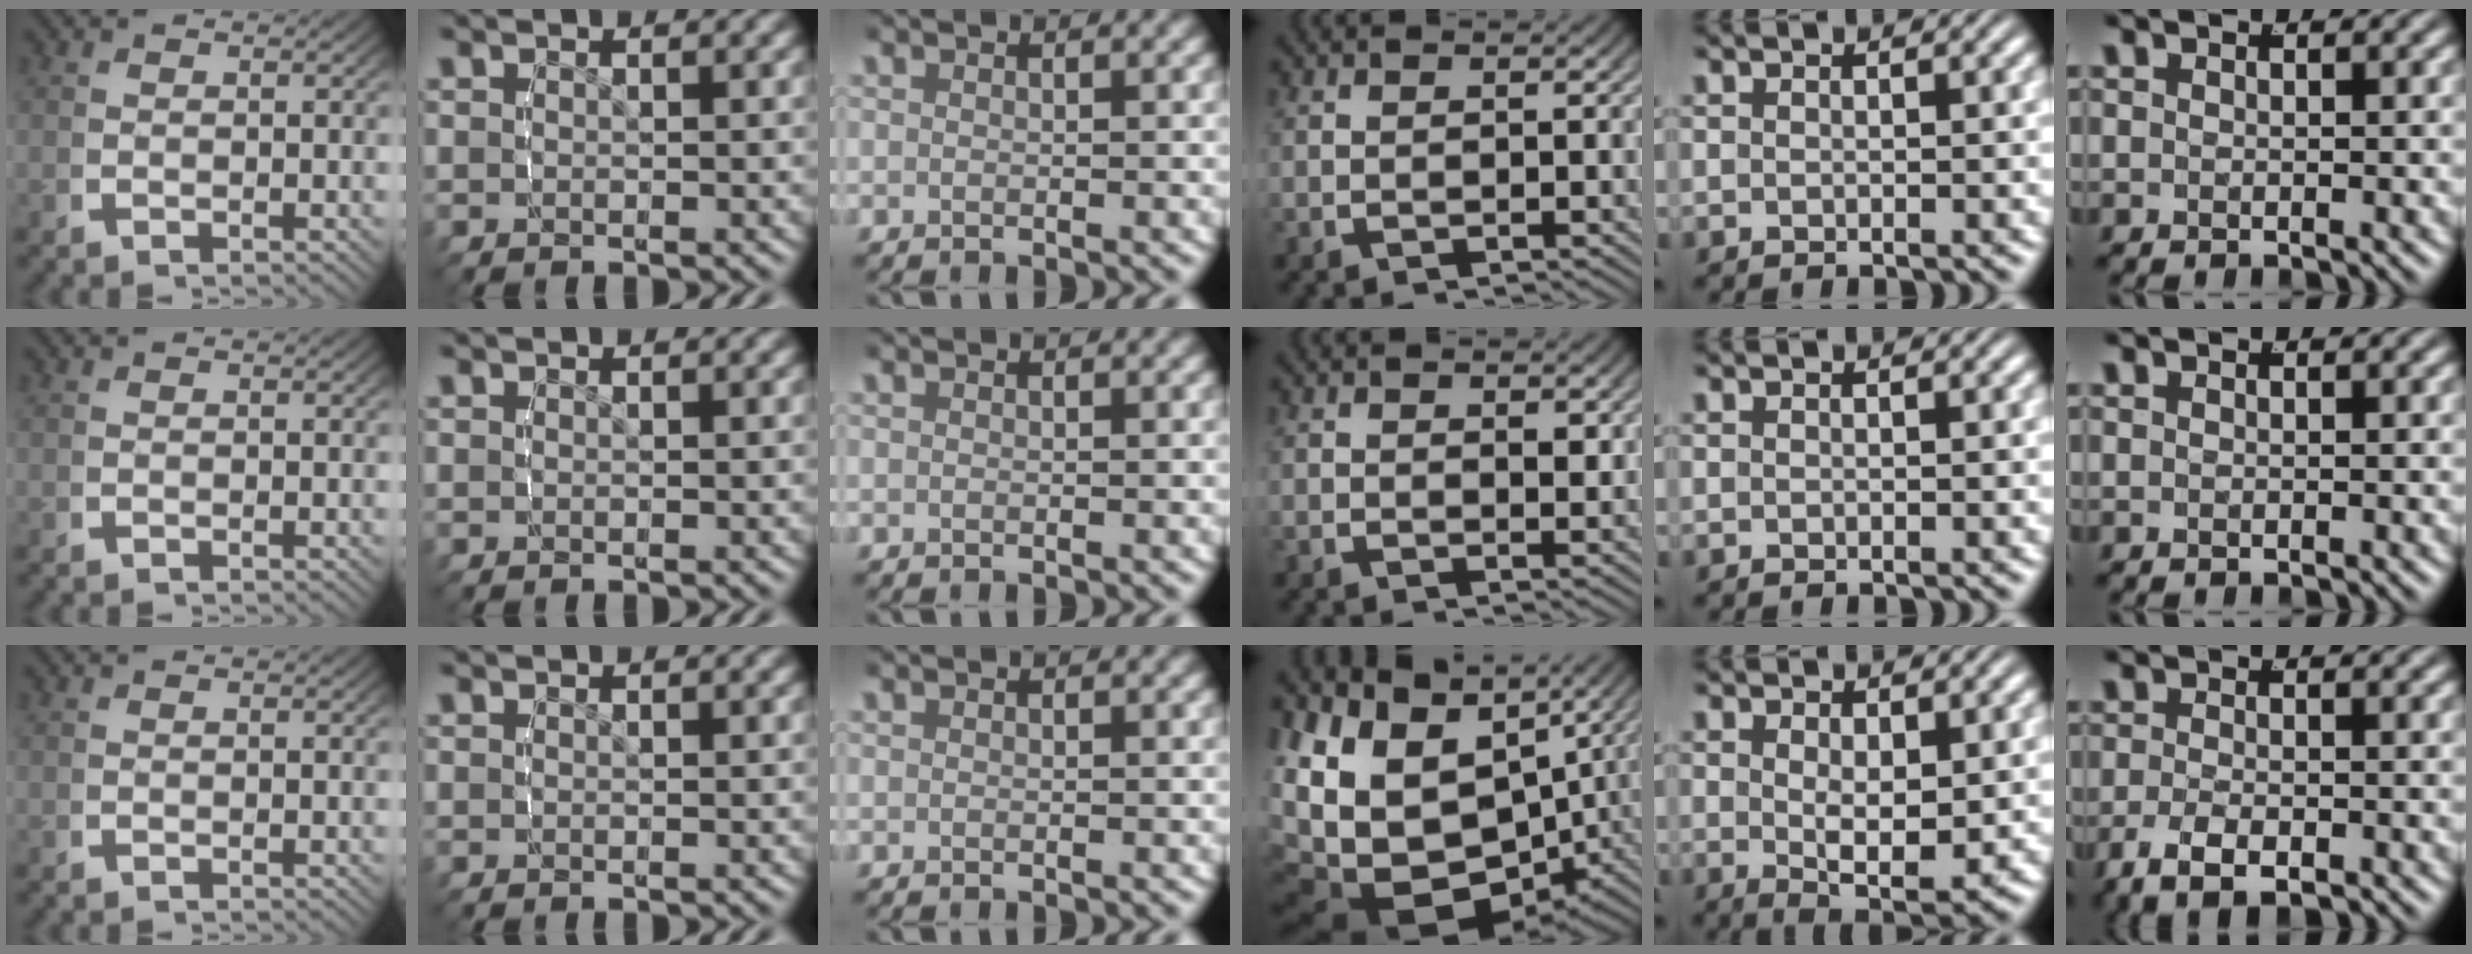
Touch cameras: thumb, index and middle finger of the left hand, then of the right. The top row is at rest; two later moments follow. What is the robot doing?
{"motion": "lift_and_place", "object": "air blower"}